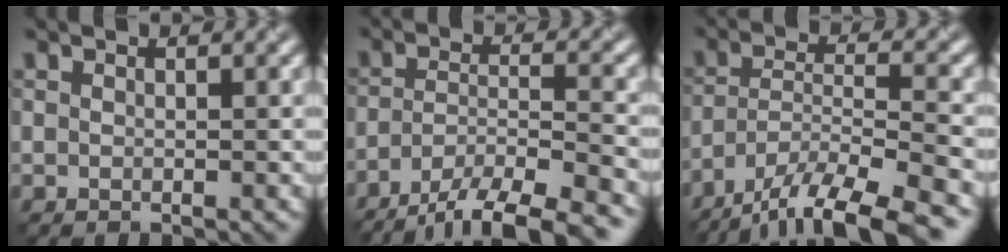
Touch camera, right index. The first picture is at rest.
{"total": 12.2, "force": [-10.0, 3.3, 6.0], "torque": [-0.093, -0.013, -0.145]}
{"total": 12.6, "force": [-10.4, 2.9, 6.4], "torque": [-0.107, -0.019, -0.162]}